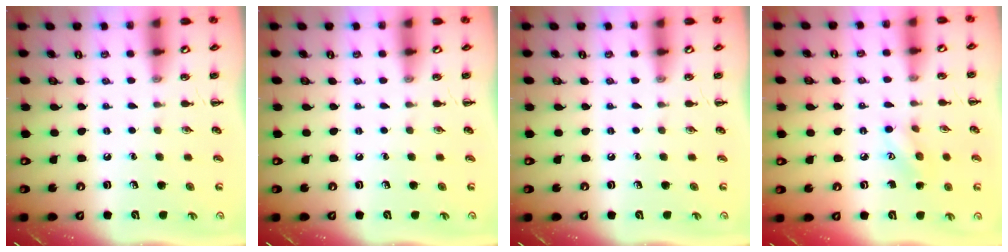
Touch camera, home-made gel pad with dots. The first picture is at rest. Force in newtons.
{"total": 0.0}
{"total": 0.0}
{"total": 6.5, "press": 6.4, "slide": 1.2}